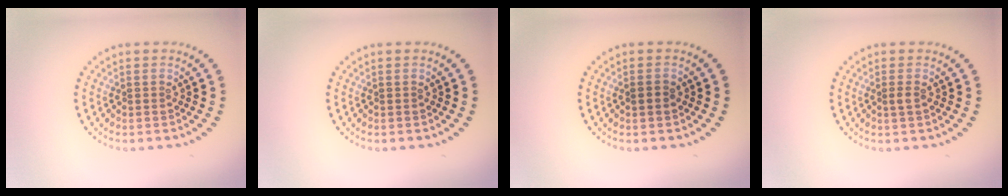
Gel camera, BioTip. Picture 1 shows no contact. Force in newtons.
{"total": 0.0}
{"total": 1.1, "press": 1.1, "slide": 0.2}
{"total": 0.9, "press": 0.7, "slide": 0.5}